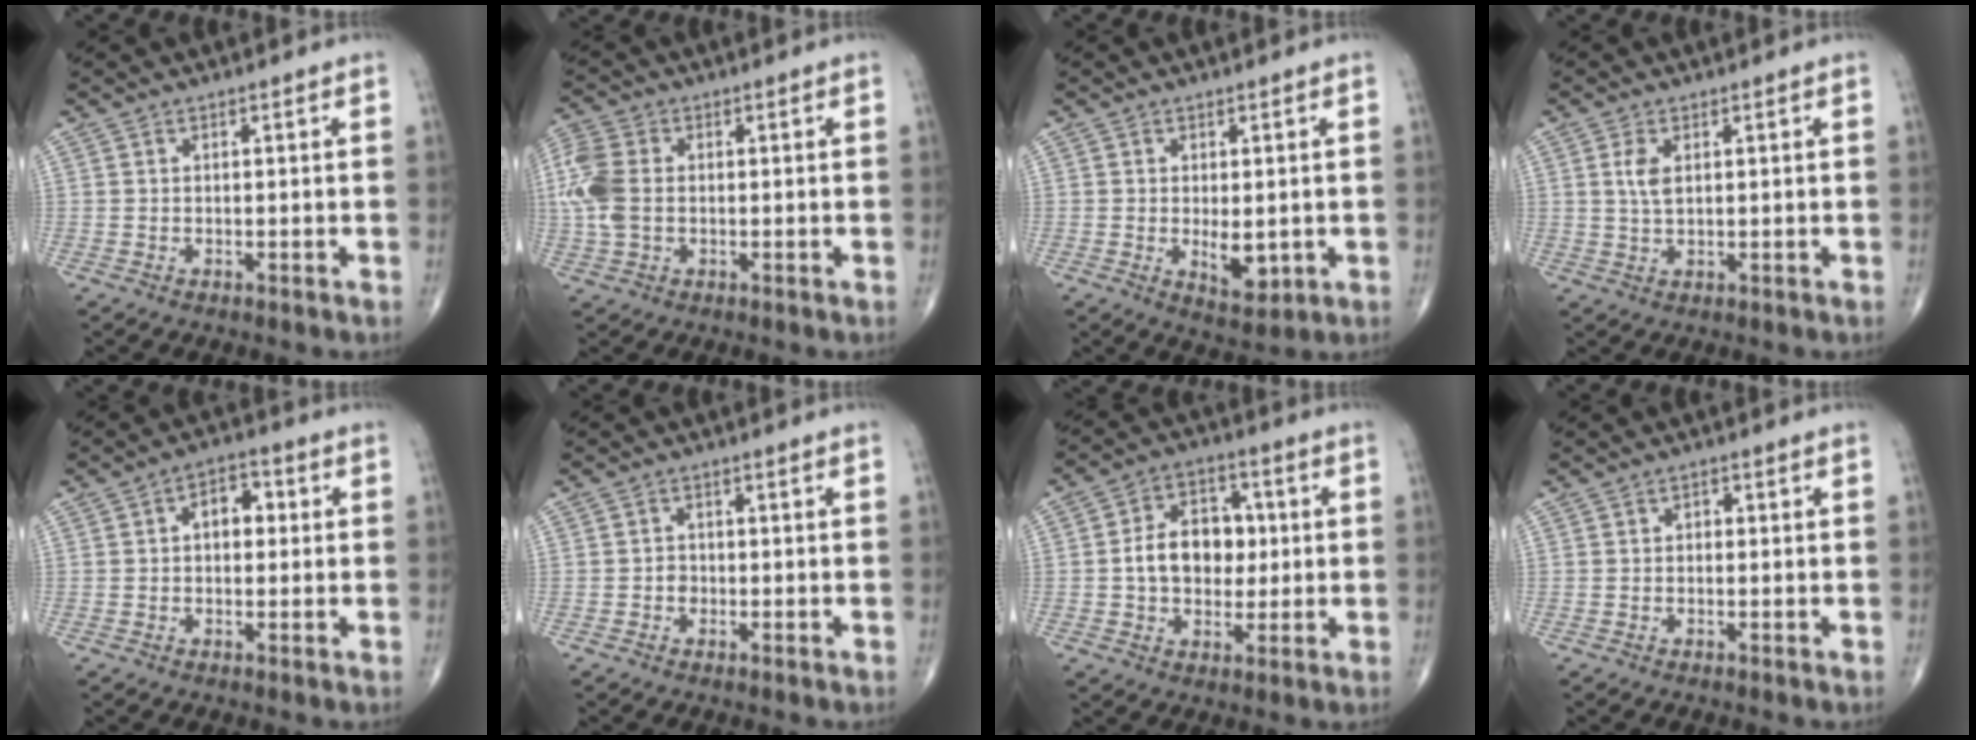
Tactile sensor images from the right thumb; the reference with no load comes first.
{"total": 8.5, "force": [0.1, 5.7, 6.3], "torque": [-0.168, 0.013, -0.001]}
{"total": 5.3, "force": [-0.6, 2.6, 4.5], "torque": [-0.052, -0.011, 0.001]}
{"total": 3.4, "force": [1.0, 1.7, 2.8], "torque": [-0.060, -0.003, 0.020]}
{"total": 5.4, "force": [0.6, 3.5, 4.1], "torque": [-0.040, 0.016, -0.001]}
{"total": 1.5, "force": [-0.5, 1.3, 0.6], "torque": [-0.002, 0.006, -0.011]}
{"total": 11.3, "force": [0.2, 8.2, 7.7], "torque": [-0.090, 0.018, -0.001]}
{"total": 1.0, "force": [-0.1, 0.8, 0.6], "torque": [0.001, 0.003, -0.006]}